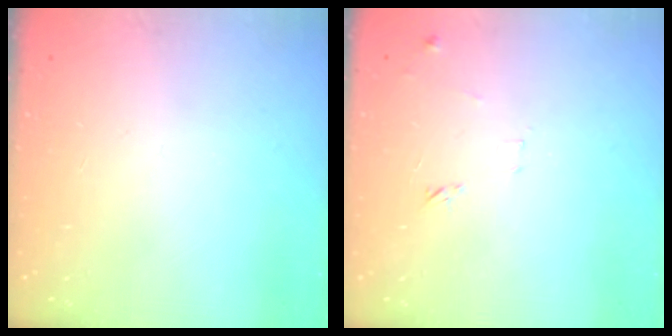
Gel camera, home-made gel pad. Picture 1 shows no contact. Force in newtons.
{"total": 9.4, "press": 9.4, "slide": 0.6}